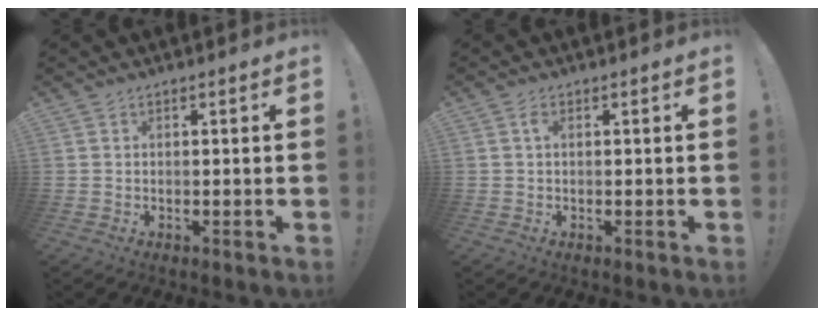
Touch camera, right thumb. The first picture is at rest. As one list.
[{"total": 1.5, "force": [0.3, 0.7, 1.3], "torque": [-0.022, 0.002, 0.003]}]